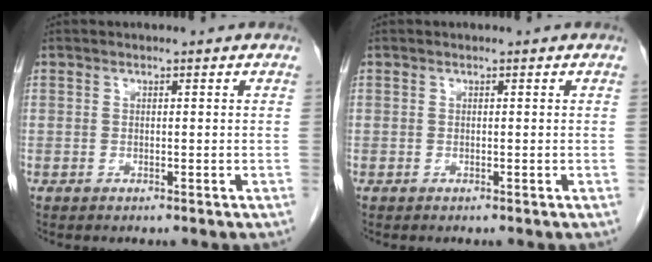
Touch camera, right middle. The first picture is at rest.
{"total": 0.0}